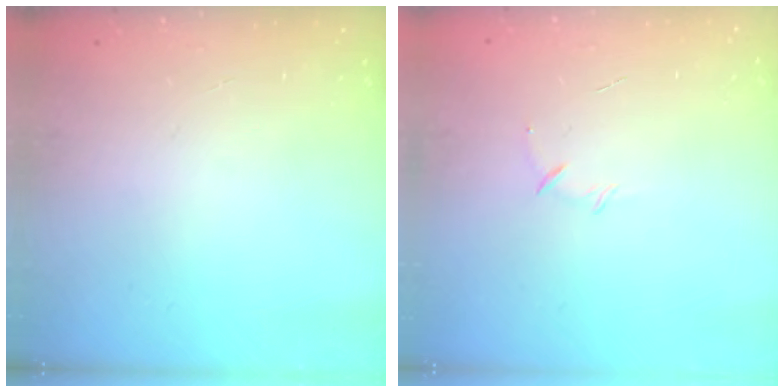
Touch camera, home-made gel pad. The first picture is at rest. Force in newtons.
{"total": 5.0, "press": 4.8, "slide": 1.3}